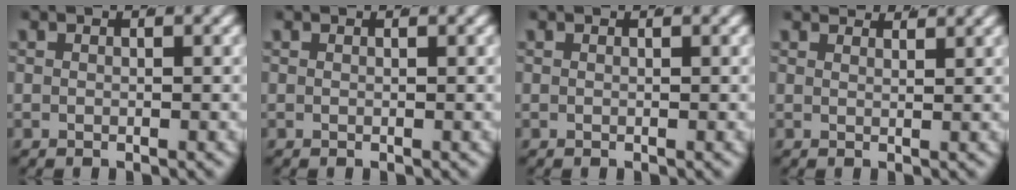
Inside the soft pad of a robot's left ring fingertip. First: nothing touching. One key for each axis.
{"total": 0.0}
{"total": 0.0}
{"total": 2.7, "fx": 2.6, "fy": -0.3, "fz": 0.5, "tx": 0.000, "ty": -0.002, "tz": 0.043}